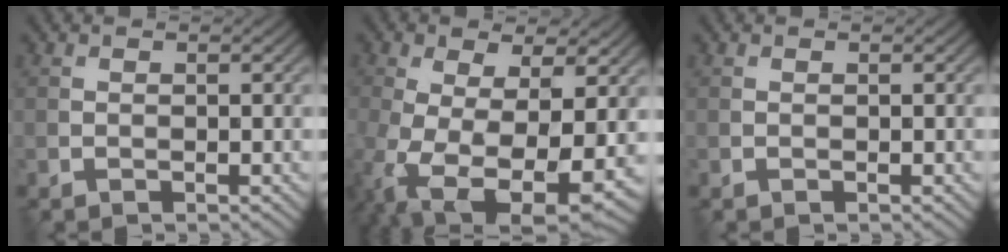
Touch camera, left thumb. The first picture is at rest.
{"total": 13.7, "force": [-3.9, 7.1, 11.1], "torque": [-0.246, -0.056, -0.042]}
{"total": 0.0}